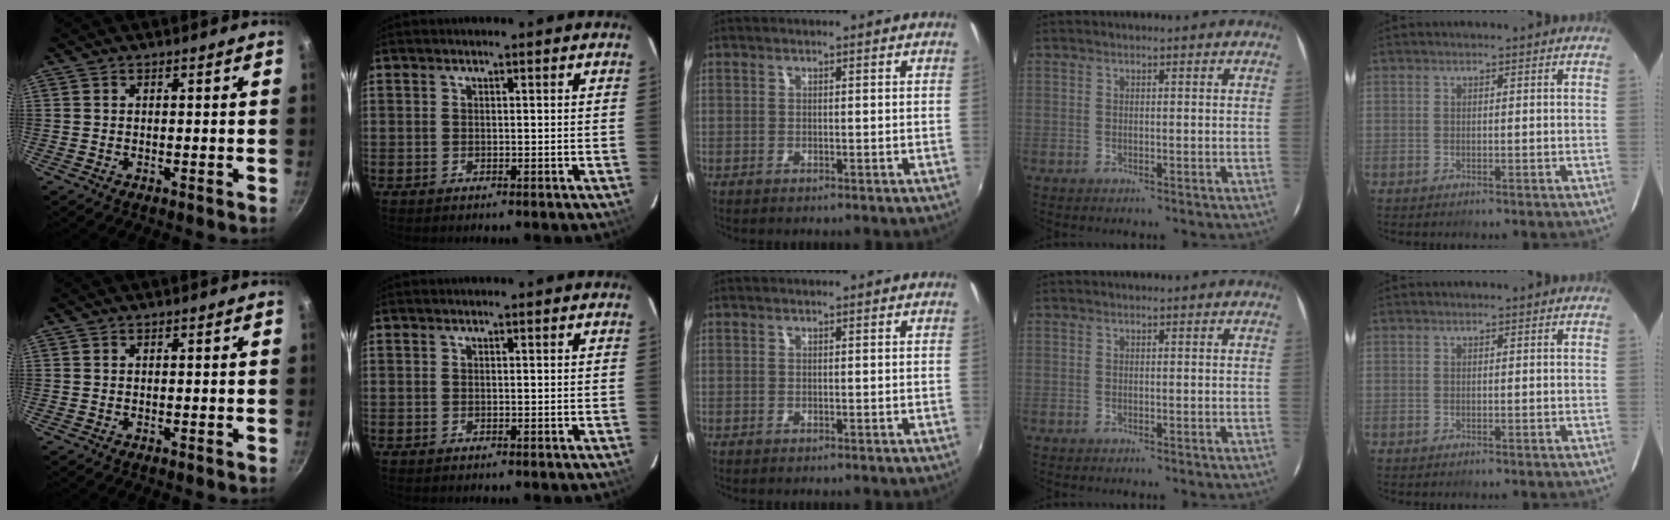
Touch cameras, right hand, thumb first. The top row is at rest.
{}